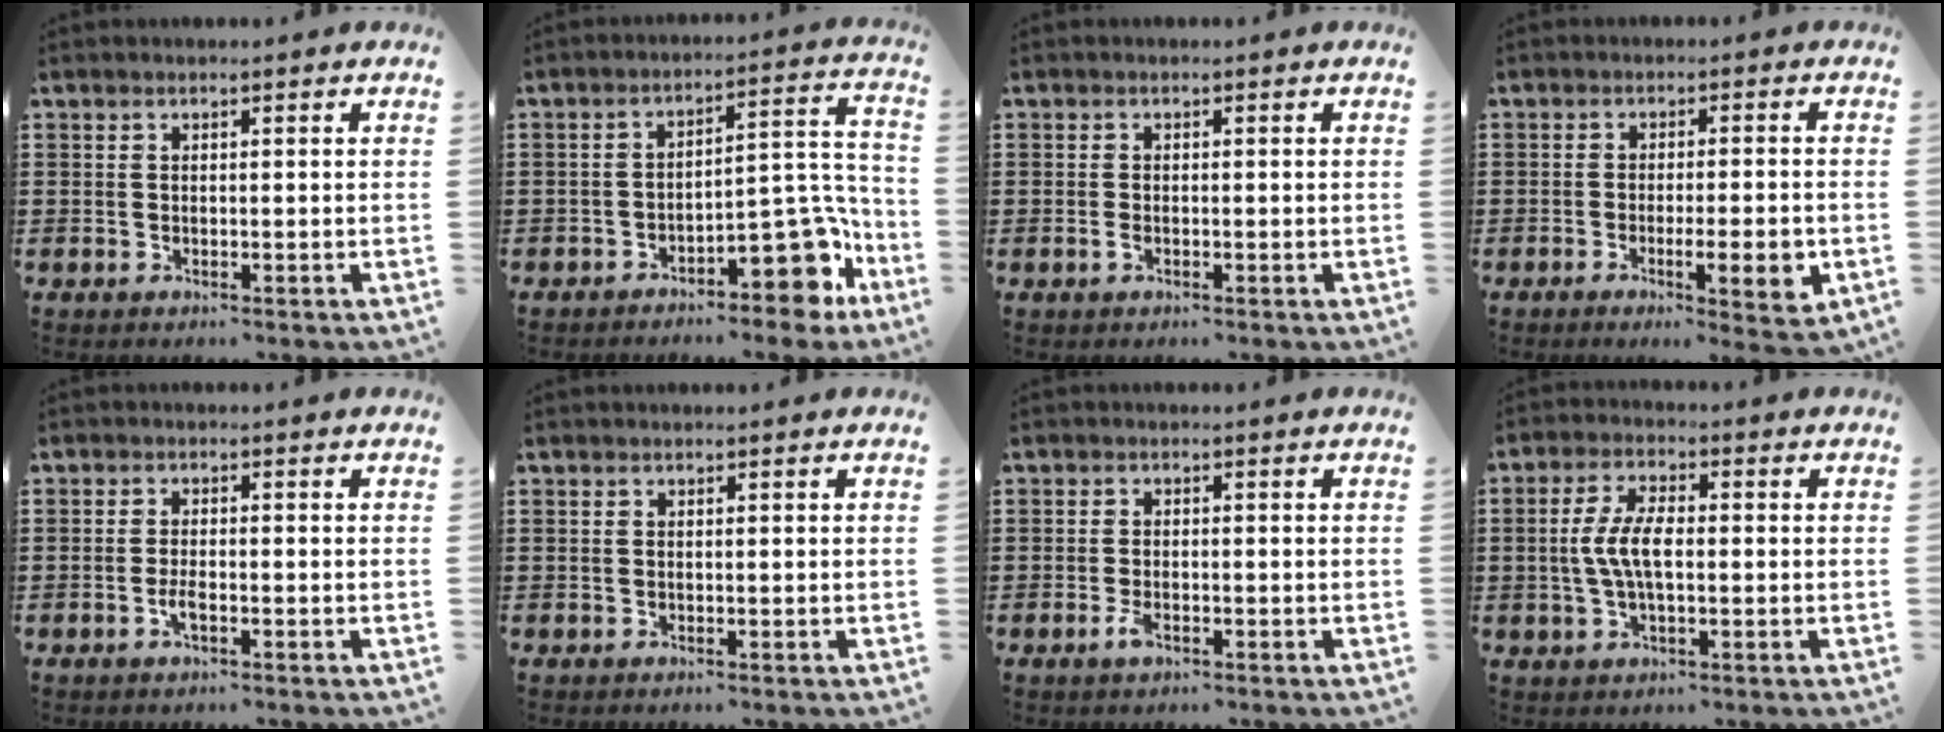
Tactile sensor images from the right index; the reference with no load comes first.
{"total": 10.4, "force": [-6.9, 3.6, 7.0], "torque": [-0.074, 0.016, -0.123]}
{"total": 0.9, "force": [-0.4, 0.4, 0.7], "torque": [-0.023, -0.004, -0.010]}
{"total": 5.6, "force": [-1.9, 0.8, 5.2], "torque": [-0.081, -0.010, -0.027]}
{"total": 2.4, "force": [-1.0, 0.7, 2.1], "torque": [-0.045, -0.002, -0.020]}
{"total": 0.0}
{"total": 2.2, "force": [-1.1, 0.8, 1.8], "torque": [-0.047, -0.008, -0.023]}
{"total": 6.1, "force": [-0.3, 2.6, 5.6], "torque": [-0.129, -0.002, -0.015]}